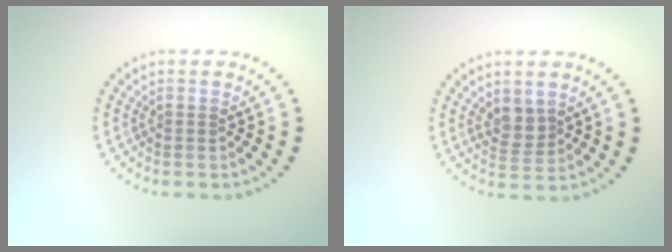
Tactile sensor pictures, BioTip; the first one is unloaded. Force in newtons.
{"total": 2.2, "press": 1.9, "slide": 1.0}